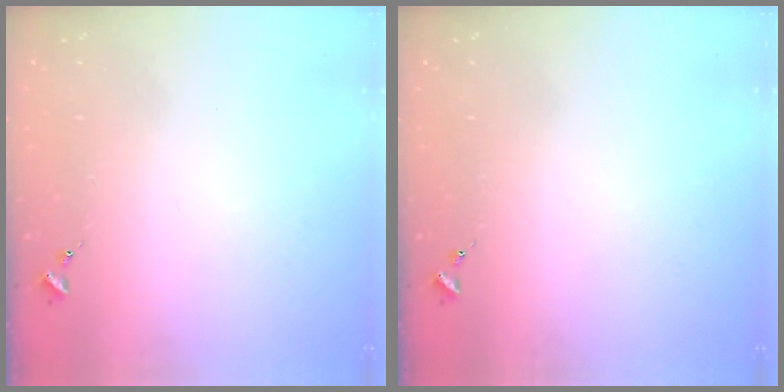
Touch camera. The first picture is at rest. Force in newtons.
{"total": 0.0}